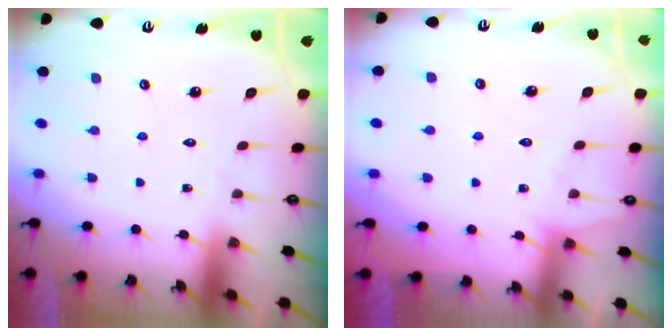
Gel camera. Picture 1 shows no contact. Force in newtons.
{"total": 4.4, "press": 4.3, "slide": 0.5}